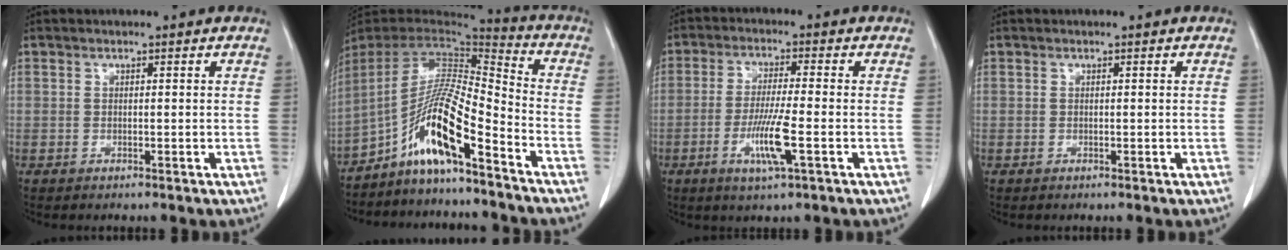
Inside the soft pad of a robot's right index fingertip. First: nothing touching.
{"total": 13.0, "force": [-7.8, 1.0, 10.4], "torque": [-0.190, 0.007, -0.144]}
{"total": 7.4, "force": [-2.5, 0.1, 6.9], "torque": [-0.132, -0.013, -0.046]}
{"total": 0.0}